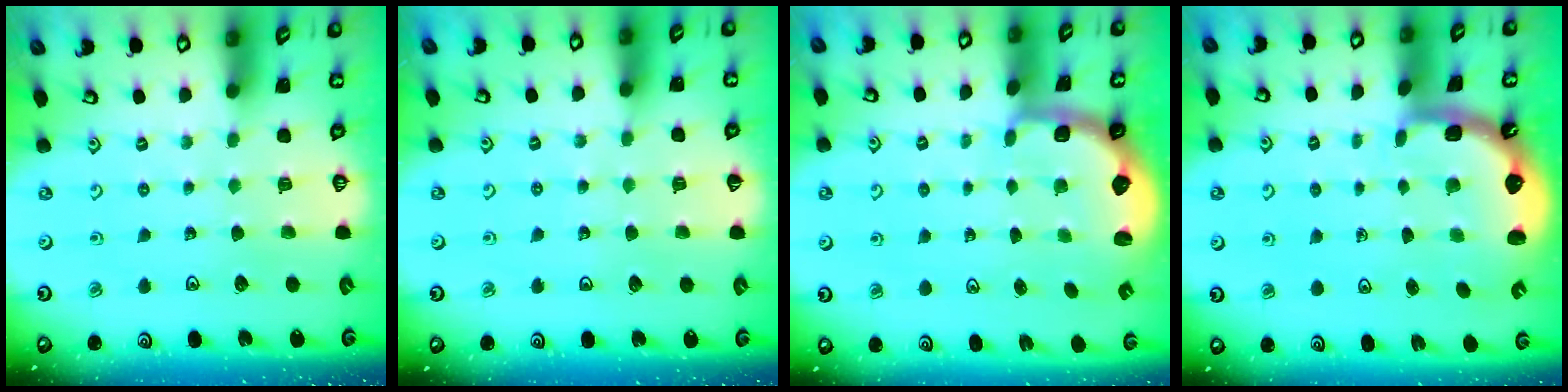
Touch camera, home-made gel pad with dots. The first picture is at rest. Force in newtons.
{"total": 2.6, "press": 2.6, "slide": 0.2}
{"total": 2.6, "press": 2.0, "slide": 1.7}
{"total": 2.7, "press": 1.5, "slide": 2.3}